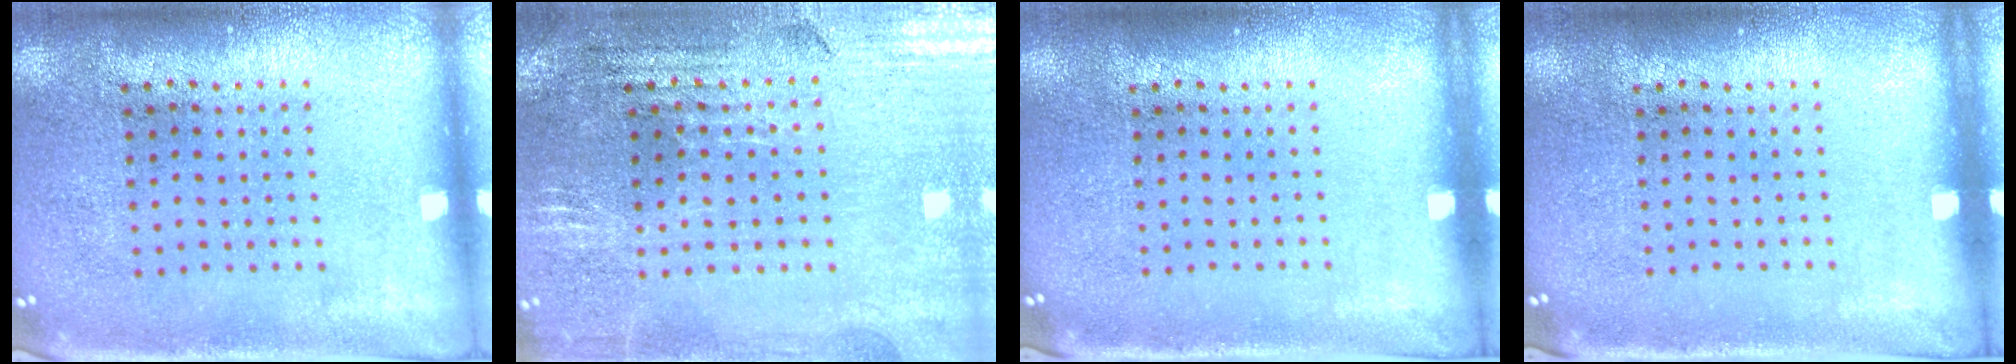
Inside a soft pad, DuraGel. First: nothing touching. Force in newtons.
{"total": 1.8, "press": 1.7, "slide": 0.4}
{"total": 0.0}
{"total": 0.0}